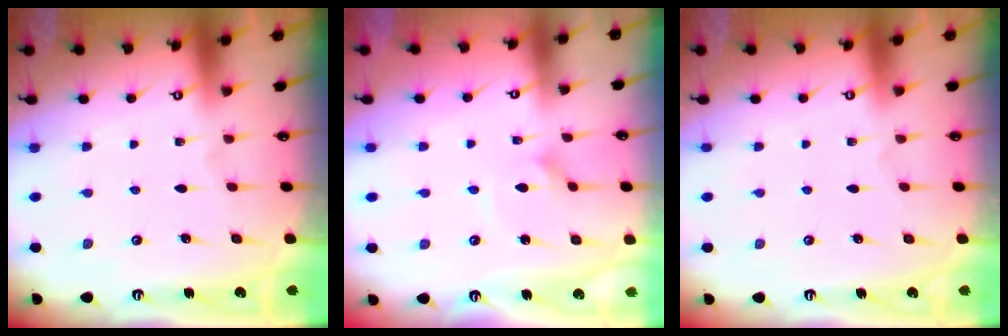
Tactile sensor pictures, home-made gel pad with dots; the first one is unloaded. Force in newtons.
{"total": 2.6, "press": 2.6, "slide": 0.2}
{"total": 0.0}